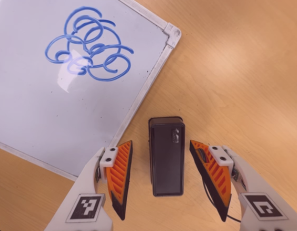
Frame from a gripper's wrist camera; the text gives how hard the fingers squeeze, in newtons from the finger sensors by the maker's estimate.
{"total": 0.0}